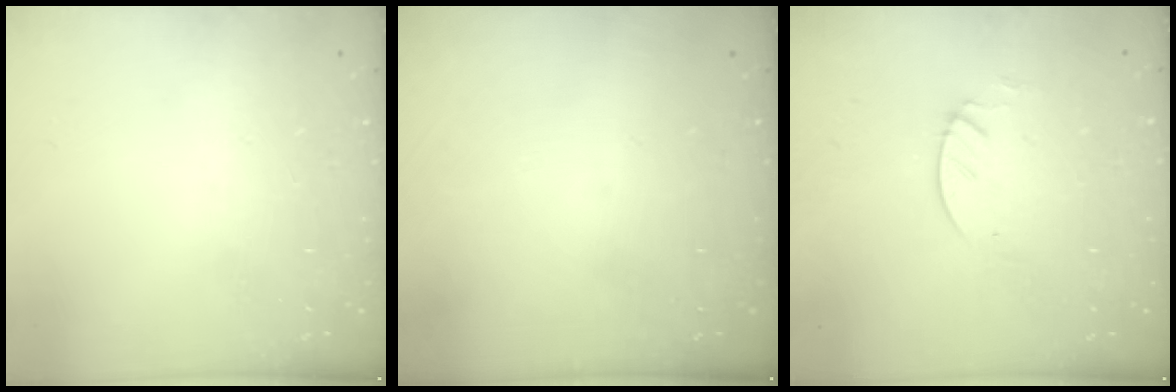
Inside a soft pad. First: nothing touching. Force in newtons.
{"total": 0.0}
{"total": 2.3, "press": 2.3, "slide": 0.2}